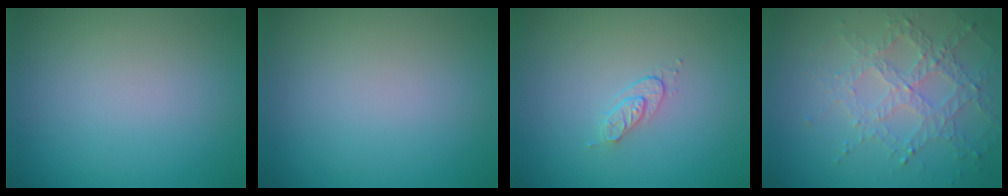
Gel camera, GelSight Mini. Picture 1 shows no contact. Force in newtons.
{"total": 0.0}
{"total": 1.5, "press": 0.8, "slide": 1.3}
{"total": 4.3, "press": 3.1, "slide": 2.9}